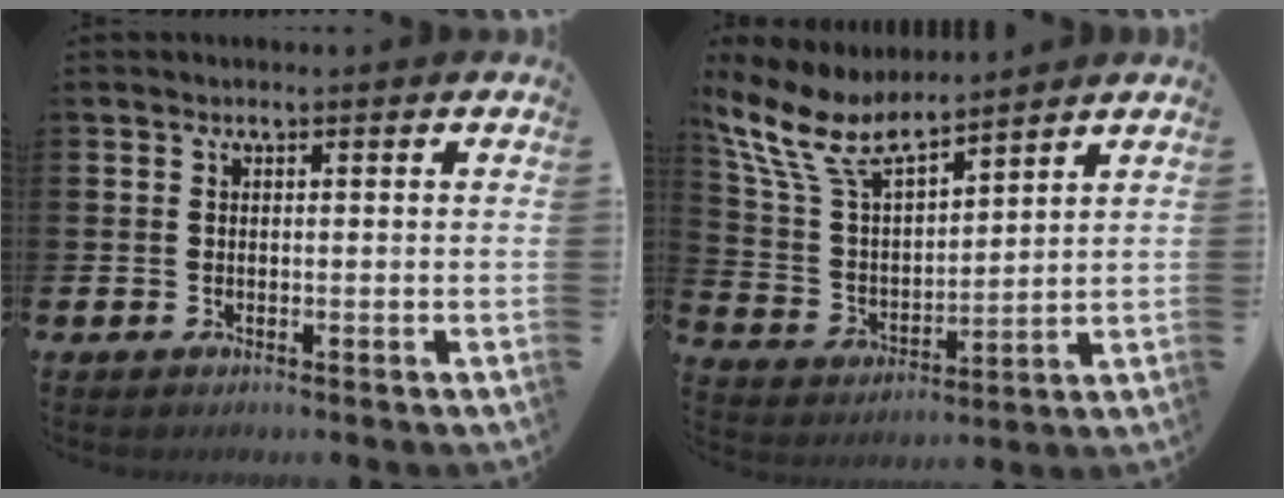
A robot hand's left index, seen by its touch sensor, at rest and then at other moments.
{"total": 9.0, "force": [7.5, 3.1, 3.9], "torque": [-0.110, -0.038, 0.137]}